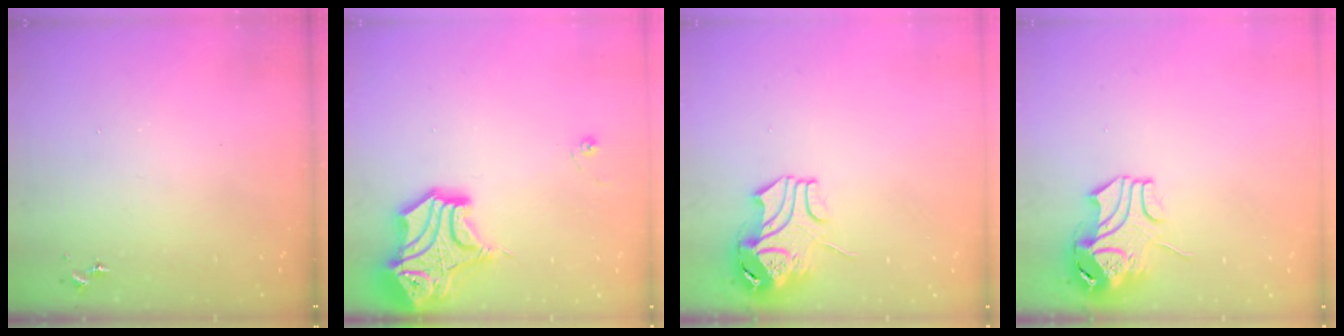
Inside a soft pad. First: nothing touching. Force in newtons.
{"total": 17.1, "press": 16.9, "slide": 2.2}
{"total": 10.8, "press": 10.7, "slide": 1.3}
{"total": 10.8, "press": 10.7, "slide": 1.3}